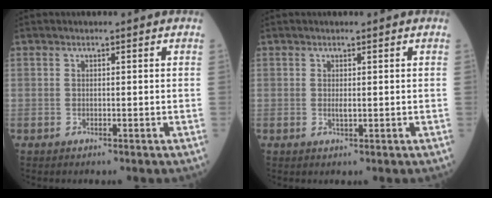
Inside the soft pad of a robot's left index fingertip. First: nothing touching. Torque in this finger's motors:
{"motor_torque": [0.40, -0.25, 0.03, 0.00]}